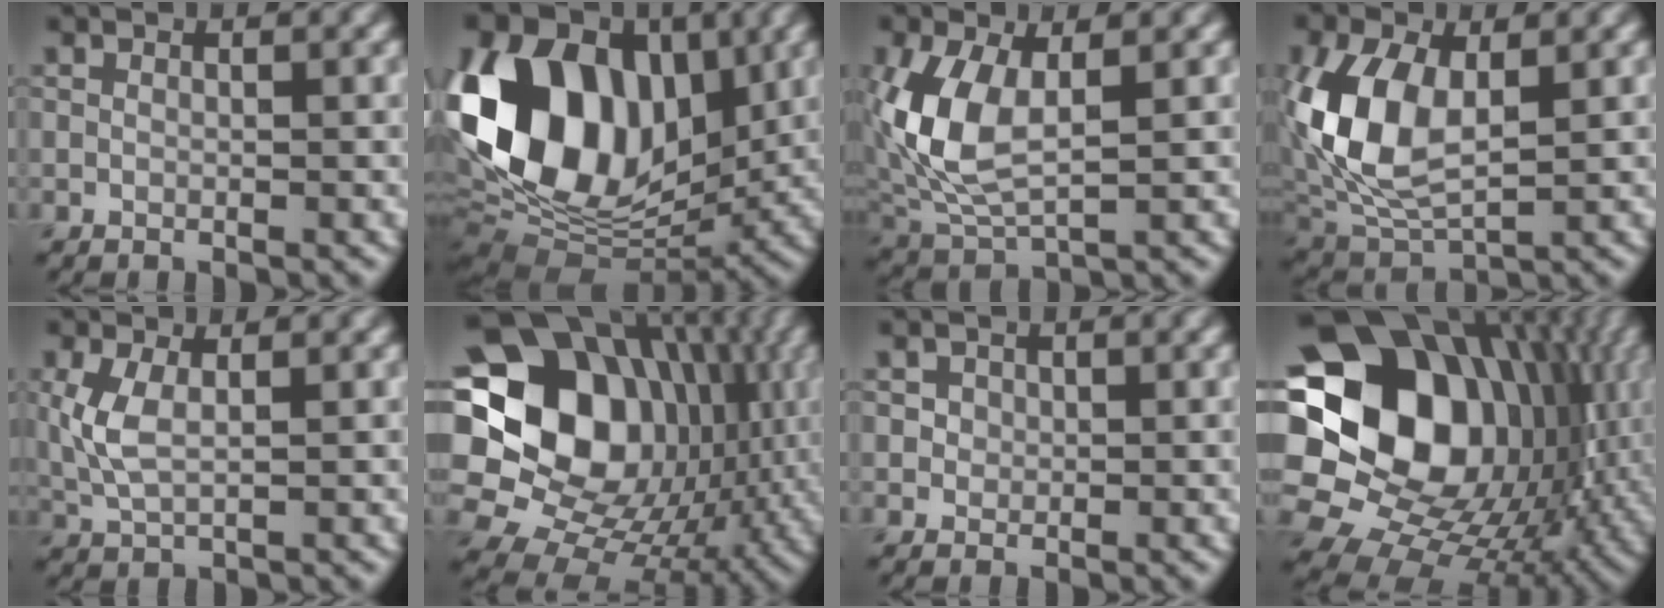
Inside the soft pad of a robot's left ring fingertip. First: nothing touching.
{"total": 16.0, "force": [1.5, 11.6, 10.9], "torque": [-0.205, 0.008, 0.012]}
{"total": 7.2, "force": [1.0, 4.1, 5.8], "torque": [-0.145, -0.005, 0.022]}
{"total": 8.4, "force": [1.1, 5.2, 6.6], "torque": [-0.155, -0.003, 0.021]}
{"total": 3.4, "force": [0.6, 1.7, 2.9], "torque": [-0.074, 0.001, 0.014]}
{"total": 20.1, "force": [3.5, 16.4, 11.1], "torque": [-0.210, 0.022, 0.067]}
{"total": 1.1, "force": [0.3, 1.0, 0.3], "torque": [0.000, -0.004, 0.011]}
{"total": 21.5, "force": [3.5, 16.4, 13.5], "torque": [-0.261, 0.014, 0.072]}